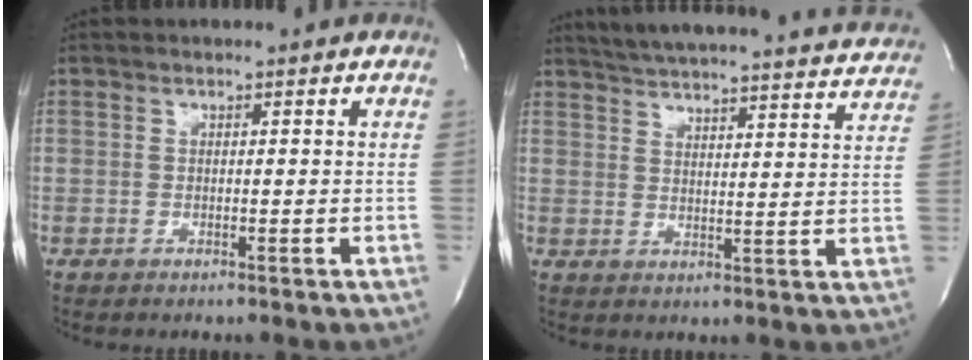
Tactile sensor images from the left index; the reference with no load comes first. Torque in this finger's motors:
{"motor_torque": [0.36, -0.47, 0.22, 0.06]}